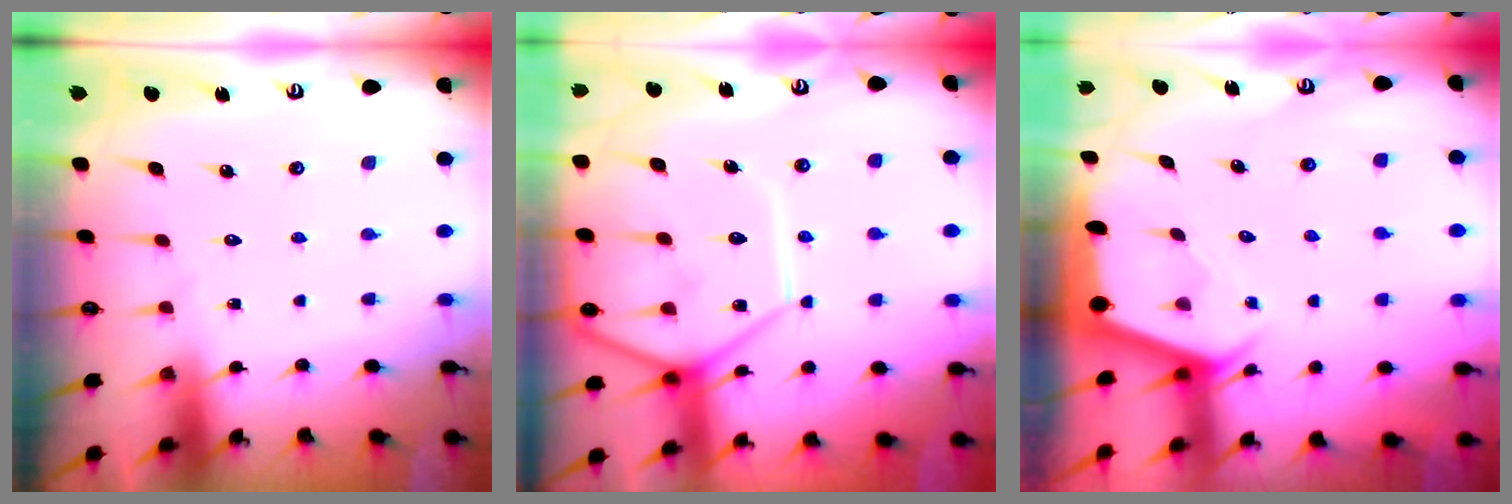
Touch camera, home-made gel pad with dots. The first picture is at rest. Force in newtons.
{"total": 16.4, "press": 16.2, "slide": 2.0}
{"total": 2.2, "press": 2.2, "slide": 0.3}